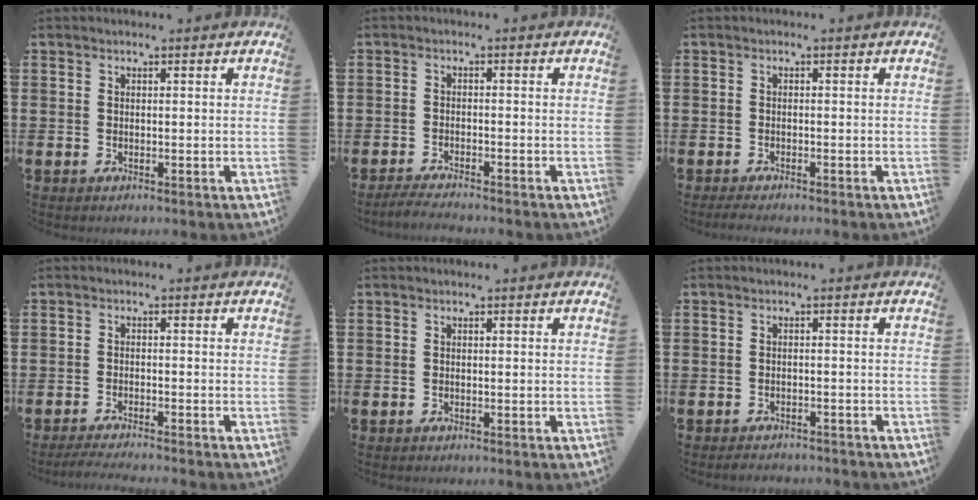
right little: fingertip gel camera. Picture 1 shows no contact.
{"total": 1.9, "force": [-1.8, -0.1, 0.5], "torque": [-0.009, 0.004, -0.037]}
{"total": 1.0, "force": [-0.8, 0.1, 0.6], "torque": [-0.011, -0.001, -0.015]}
{"total": 1.8, "force": [-1.6, -0.2, 0.7], "torque": [-0.010, 0.002, -0.031]}
{"total": 0.0}
{"total": 1.3, "force": [-1.3, 0.1, 0.0], "torque": [-0.005, 0.001, -0.027]}